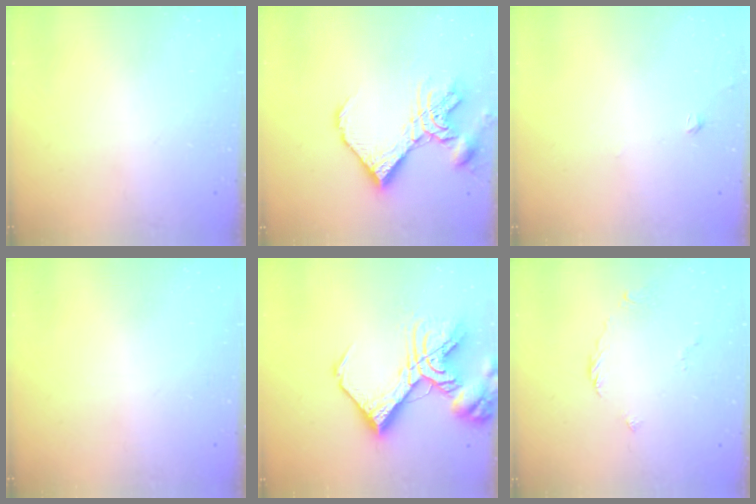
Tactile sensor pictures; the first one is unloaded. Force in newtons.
{"total": 13.6, "press": 13.5, "slide": 1.5}
{"total": 1.4, "press": 1.3, "slide": 0.4}
{"total": 0.0}
{"total": 19.1, "press": 18.9, "slide": 2.4}
{"total": 2.7, "press": 2.7, "slide": 0.5}